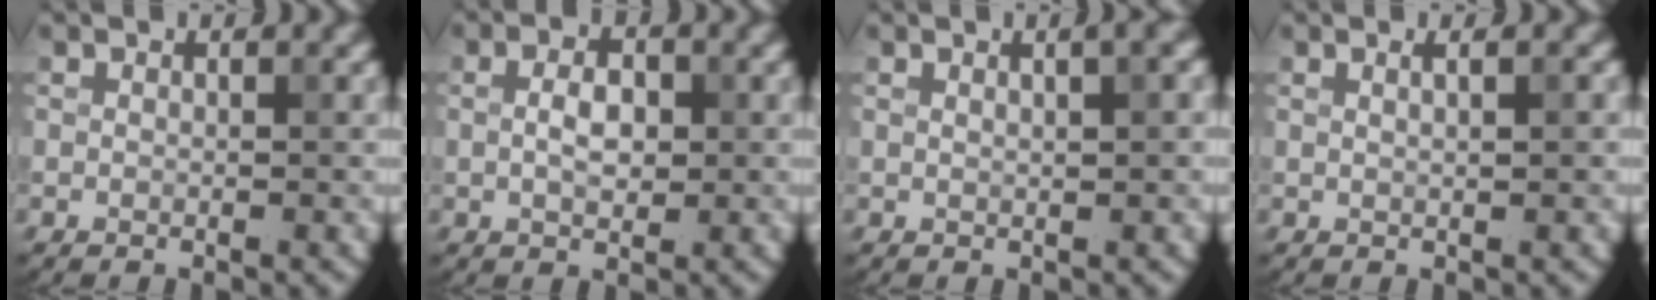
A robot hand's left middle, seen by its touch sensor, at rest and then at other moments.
{"total": 2.6, "force": [0.1, 1.5, 2.2], "torque": [-0.043, 0.003, 0.001]}
{"total": 2.1, "force": [0.8, 0.4, 1.9], "torque": [-0.021, 0.006, 0.007]}
{"total": 1.7, "force": [0.7, 0.6, 1.5], "torque": [-0.008, 0.000, -0.002]}